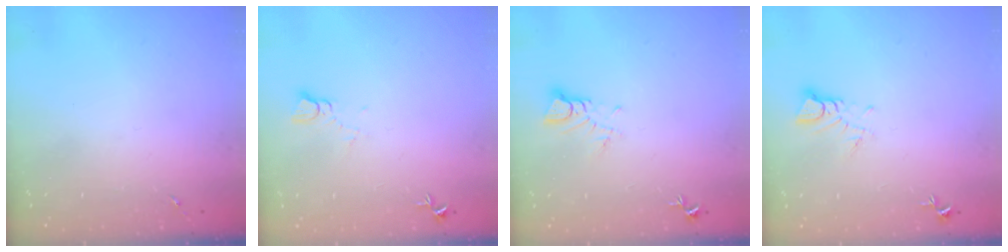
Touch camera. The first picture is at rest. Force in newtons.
{"total": 3.3, "press": 3.3, "slide": 0.3}
{"total": 3.6, "press": 3.6, "slide": 0.2}
{"total": 3.8, "press": 3.7, "slide": 0.2}